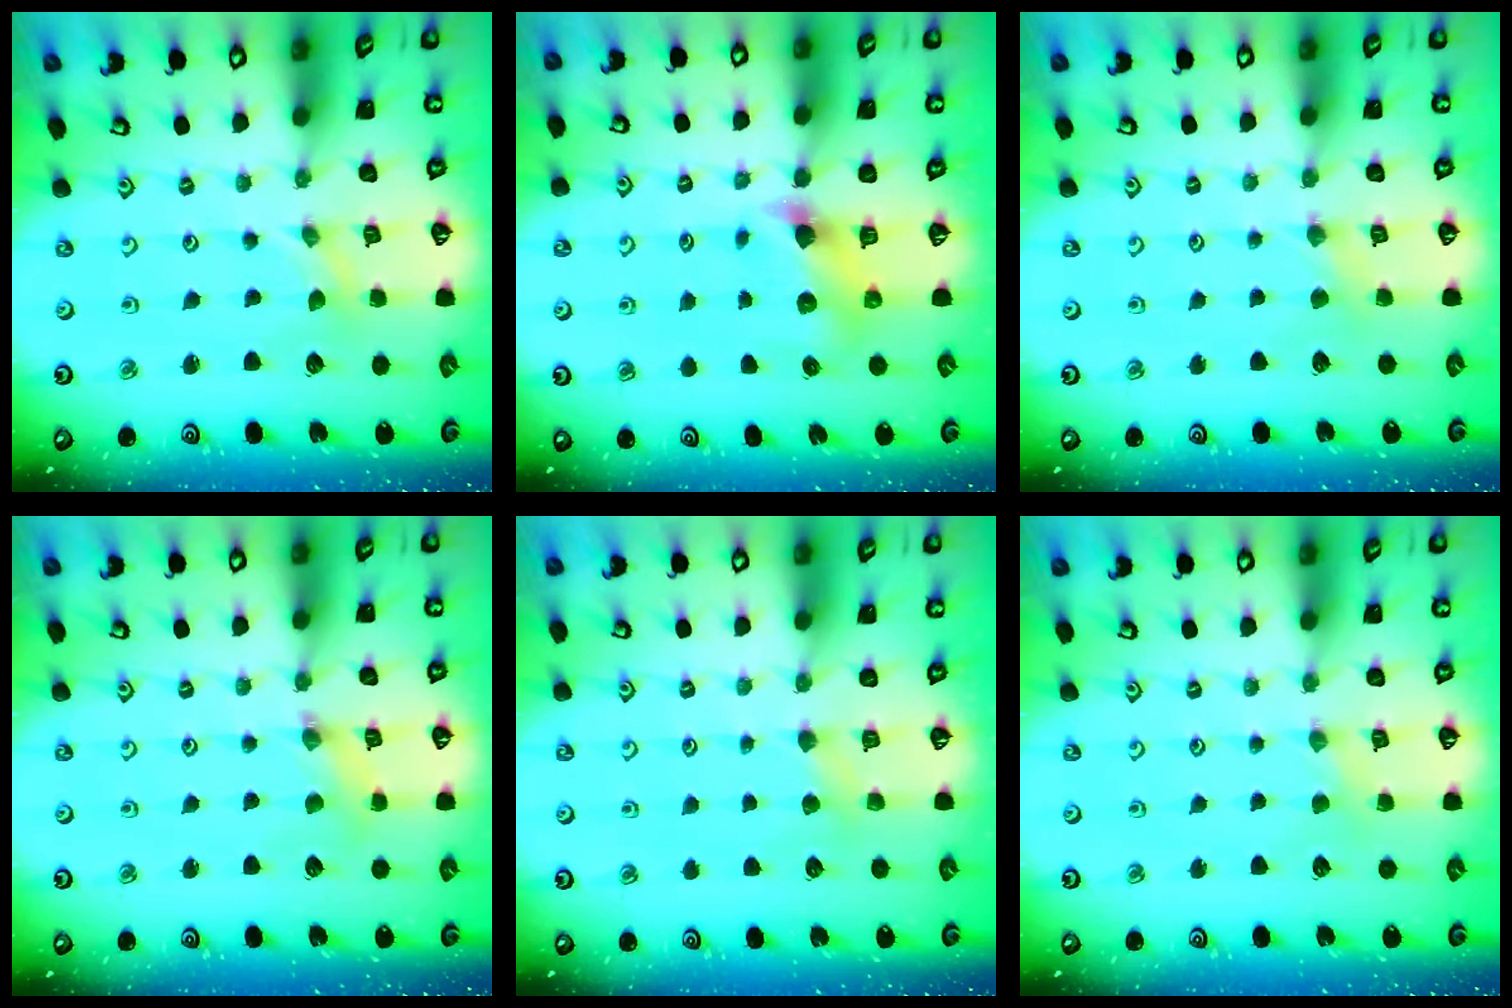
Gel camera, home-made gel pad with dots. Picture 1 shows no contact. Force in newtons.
{"total": 6.0, "press": 6.0, "slide": 0.2}
{"total": 2.7, "press": 2.7, "slide": 0.4}
{"total": 1.7, "press": 1.6, "slide": 0.3}
{"total": 3.1, "press": 3.0, "slide": 0.6}
{"total": 1.8, "press": 1.7, "slide": 0.4}